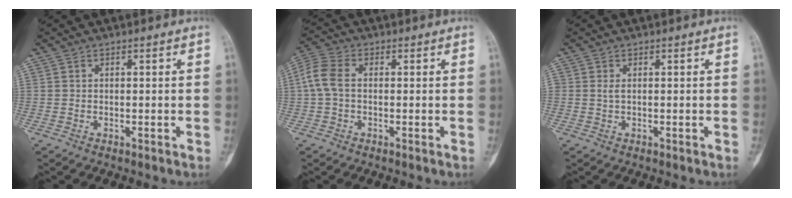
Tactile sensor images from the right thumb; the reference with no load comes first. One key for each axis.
{"total": 5.4, "fx": 0.1, "fy": 3.5, "fz": 4.1, "tx": -0.100, "ty": 0.018, "tz": -0.006}
{"total": 0.9, "fx": 0.2, "fy": 0.5, "fz": 0.7, "tx": -0.016, "ty": 0.000, "tz": 0.005}